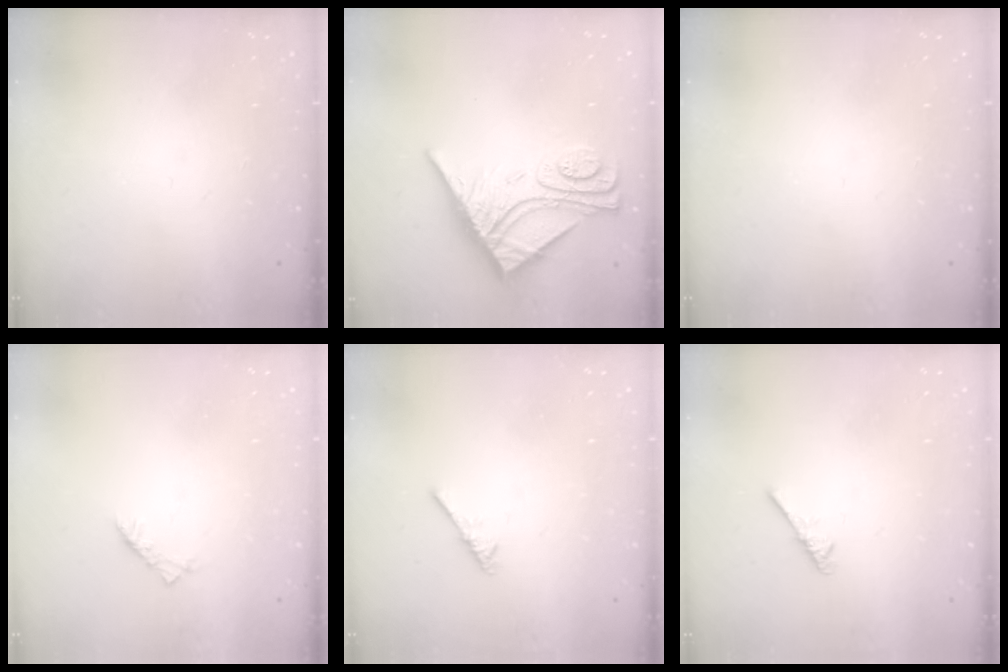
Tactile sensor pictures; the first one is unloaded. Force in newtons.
{"total": 13.4, "press": 13.4, "slide": 1.1}
{"total": 0.0}
{"total": 2.5, "press": 2.4, "slide": 0.7}
{"total": 2.2, "press": 2.1, "slide": 0.5}
{"total": 2.6, "press": 2.5, "slide": 0.5}